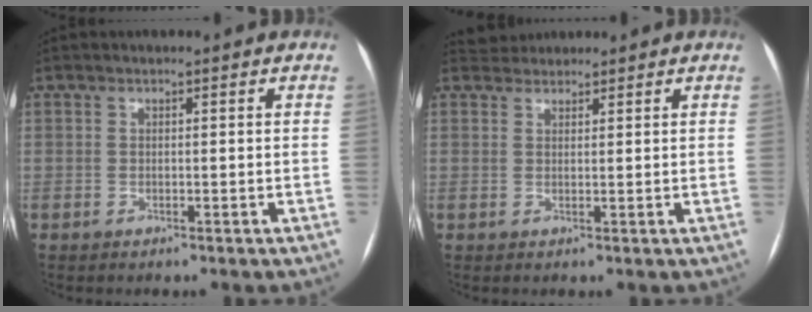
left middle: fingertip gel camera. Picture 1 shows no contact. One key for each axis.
{"total": 2.2, "fx": 2.1, "fy": 0.6, "fz": -0.4, "tx": 0.004, "ty": 0.017, "tz": 0.036}